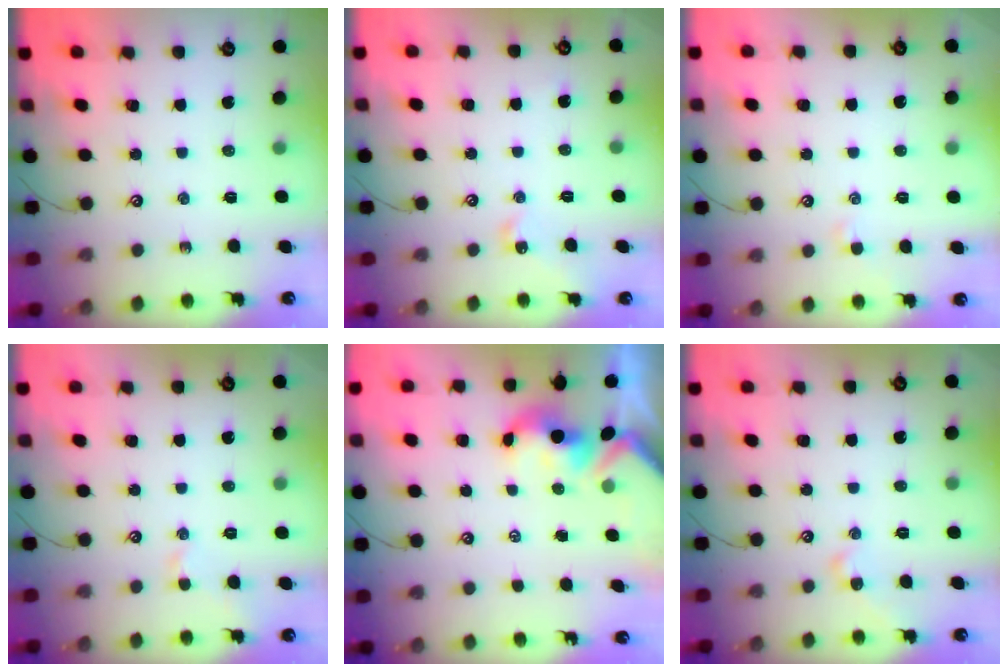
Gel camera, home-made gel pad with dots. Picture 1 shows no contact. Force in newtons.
{"total": 3.1, "press": 3.1, "slide": 0.3}
{"total": 1.8, "press": 1.7, "slide": 0.3}
{"total": 1.2, "press": 0.9, "slide": 0.7}
{"total": 2.1, "press": 1.9, "slide": 0.7}
{"total": 2.0, "press": 1.9, "slide": 0.6}